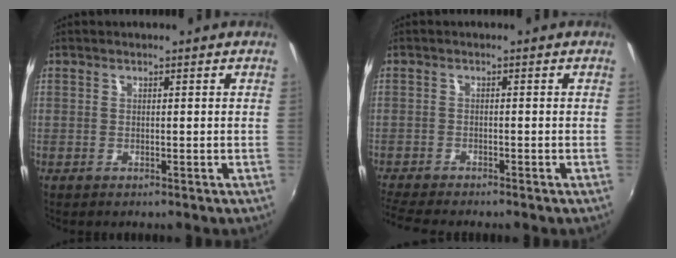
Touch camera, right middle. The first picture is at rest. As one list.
[{"total": 5.7, "force": [-5.2, 0.3, 2.1], "torque": [-0.062, -0.024, -0.093]}]